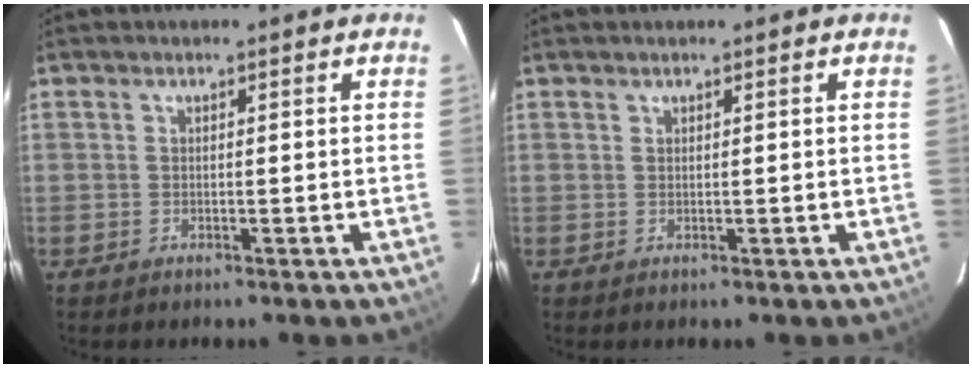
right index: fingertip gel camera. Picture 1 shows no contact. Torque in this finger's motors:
{"motor_torque": [0.42, -0.12, 0.16, 0.05]}